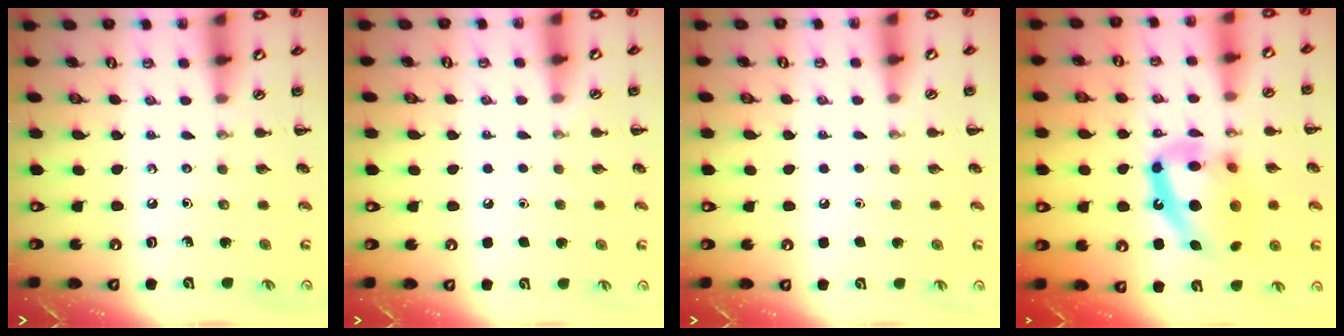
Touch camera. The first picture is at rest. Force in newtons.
{"total": 1.6, "press": 1.6, "slide": 0.1}
{"total": 1.6, "press": 1.6, "slide": 0.1}
{"total": 16.8, "press": 16.3, "slide": 4.1}